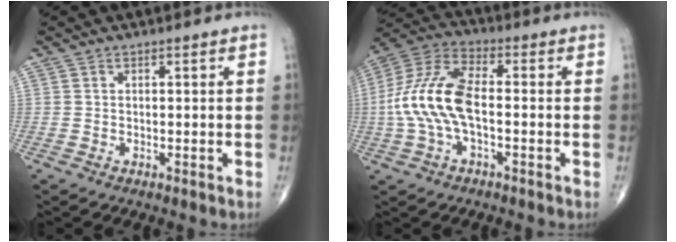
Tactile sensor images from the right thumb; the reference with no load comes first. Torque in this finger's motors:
{"motor_torque": [0.48, 1.73, 1.63, -0.28, 0.17]}